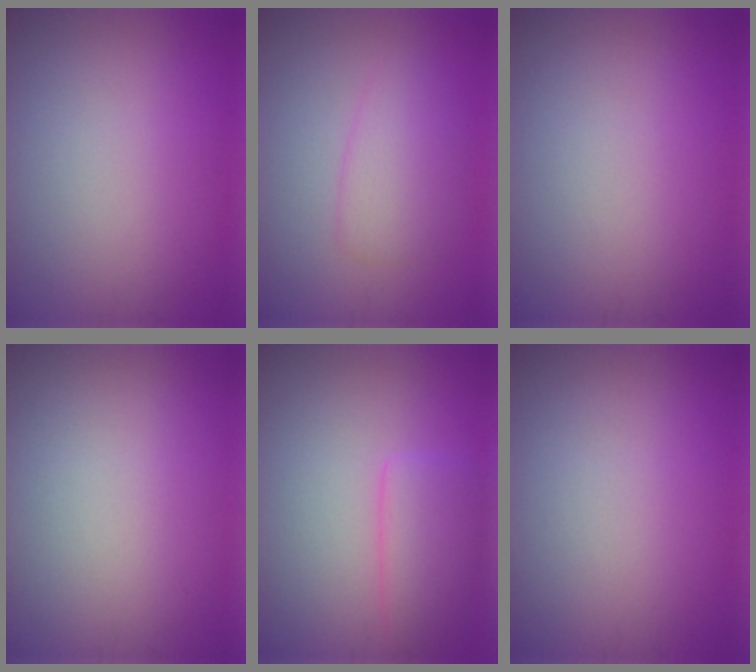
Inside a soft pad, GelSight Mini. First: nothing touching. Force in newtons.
{"total": 2.8, "press": 2.8, "slide": 0.1}
{"total": 0.0}
{"total": 0.0}
{"total": 3.2, "press": 3.2, "slide": 0.2}
{"total": 0.0}